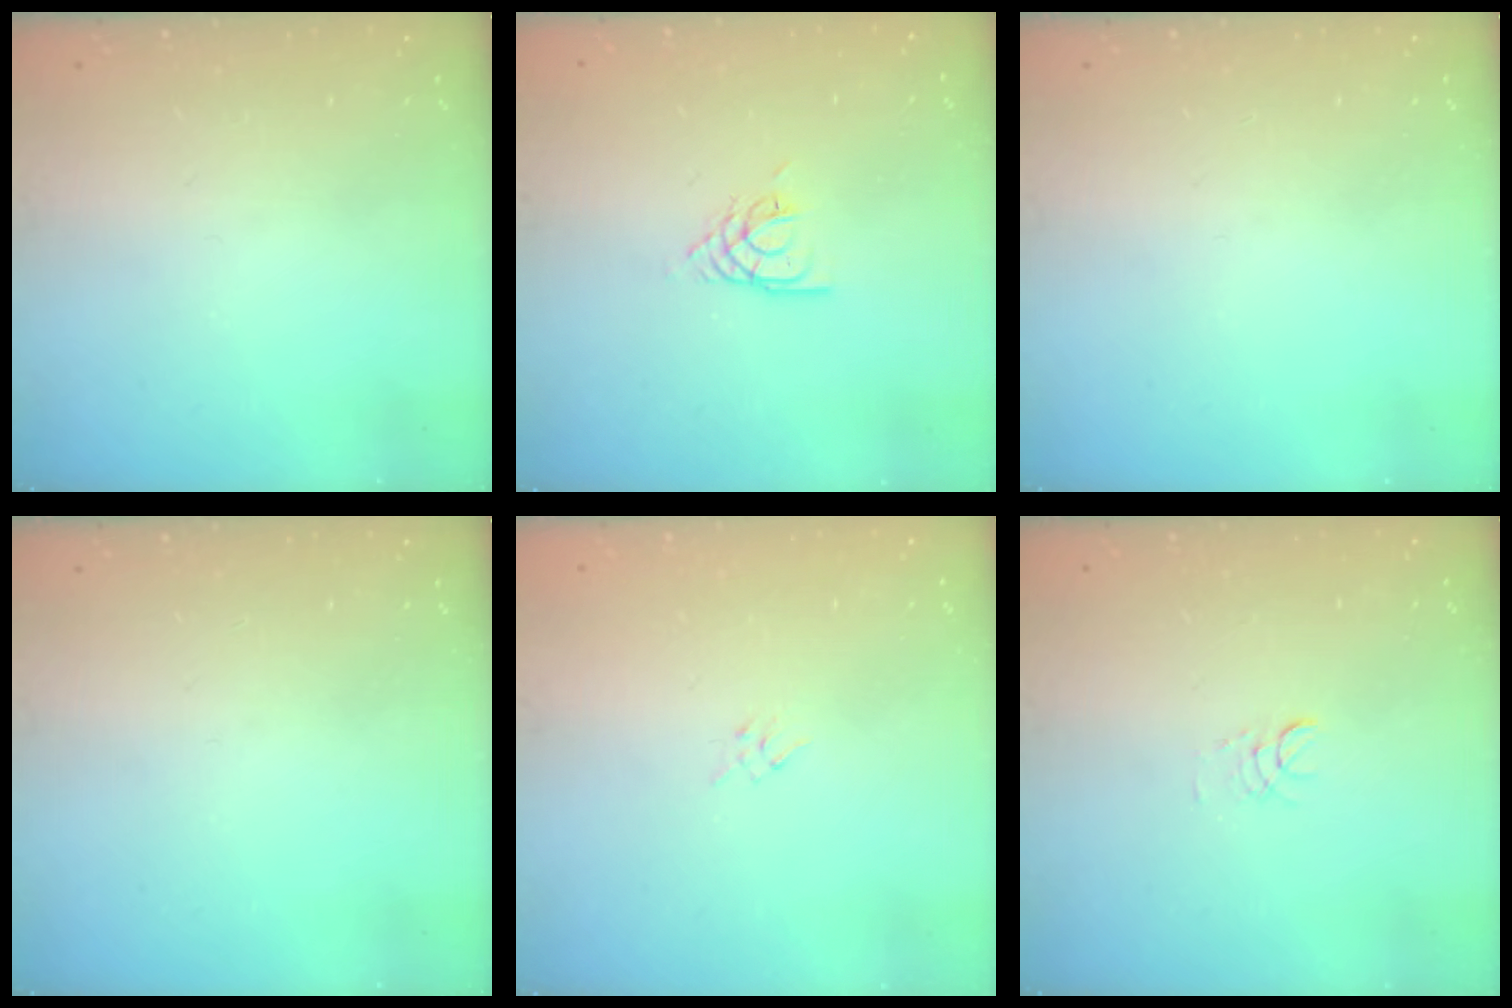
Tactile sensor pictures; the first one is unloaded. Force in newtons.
{"total": 3.7, "press": 3.6, "slide": 0.6}
{"total": 0.0}
{"total": 0.0}
{"total": 1.6, "press": 1.6, "slide": 0.4}
{"total": 3.6, "press": 3.6, "slide": 0.3}